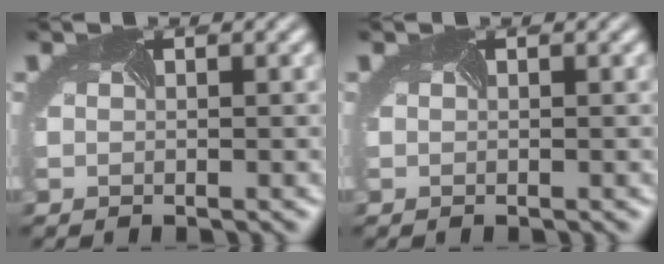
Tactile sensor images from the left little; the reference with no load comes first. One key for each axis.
{"total": 0.0}